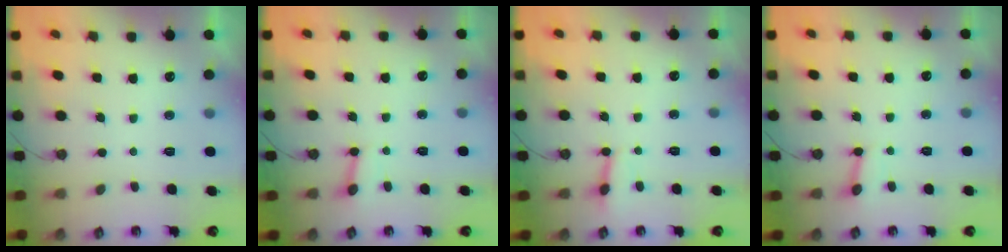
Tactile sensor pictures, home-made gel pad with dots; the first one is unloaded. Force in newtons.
{"total": 2.5, "press": 2.5, "slide": 0.2}
{"total": 2.8, "press": 2.8, "slide": 0.2}
{"total": 2.5, "press": 2.5, "slide": 0.2}